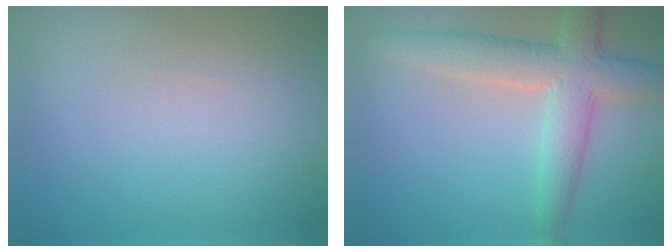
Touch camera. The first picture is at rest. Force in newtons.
{"total": 5.3, "press": 5.3, "slide": 0.2}